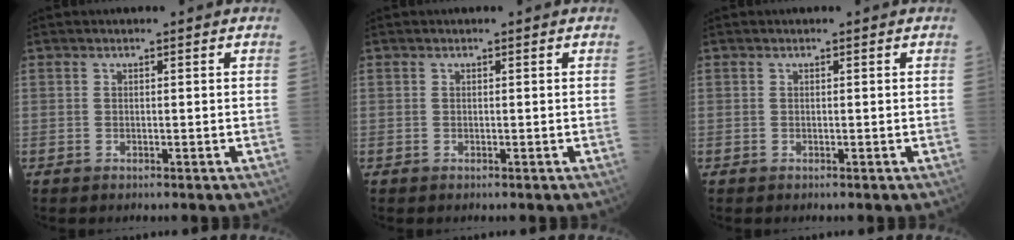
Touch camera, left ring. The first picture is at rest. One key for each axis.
{"total": 0.0}
{"total": 0.0}